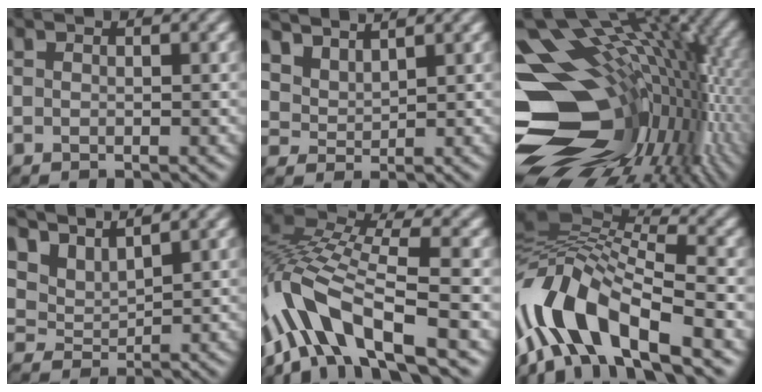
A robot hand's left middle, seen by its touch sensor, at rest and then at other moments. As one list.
[{"total": 4.8, "force": [4.1, 2.0, 1.4], "torque": [-0.056, -0.002, 0.092]}, {"total": 19.3, "force": [-1.3, 12.3, 14.9], "torque": [-0.254, -0.002, -0.013]}, {"total": 5.1, "force": [4.5, 1.5, 1.8], "torque": [-0.059, 0.010, 0.077]}, {"total": 10.1, "force": [-5.0, 3.5, 8.0], "torque": [-0.155, 0.018, -0.105]}, {"total": 12.2, "force": [-5.4, 5.1, 9.6], "torque": [-0.174, 0.014, -0.105]}]